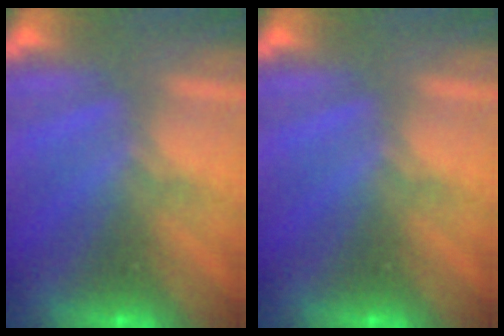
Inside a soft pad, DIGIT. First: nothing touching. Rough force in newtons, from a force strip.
{"total": 0.0}